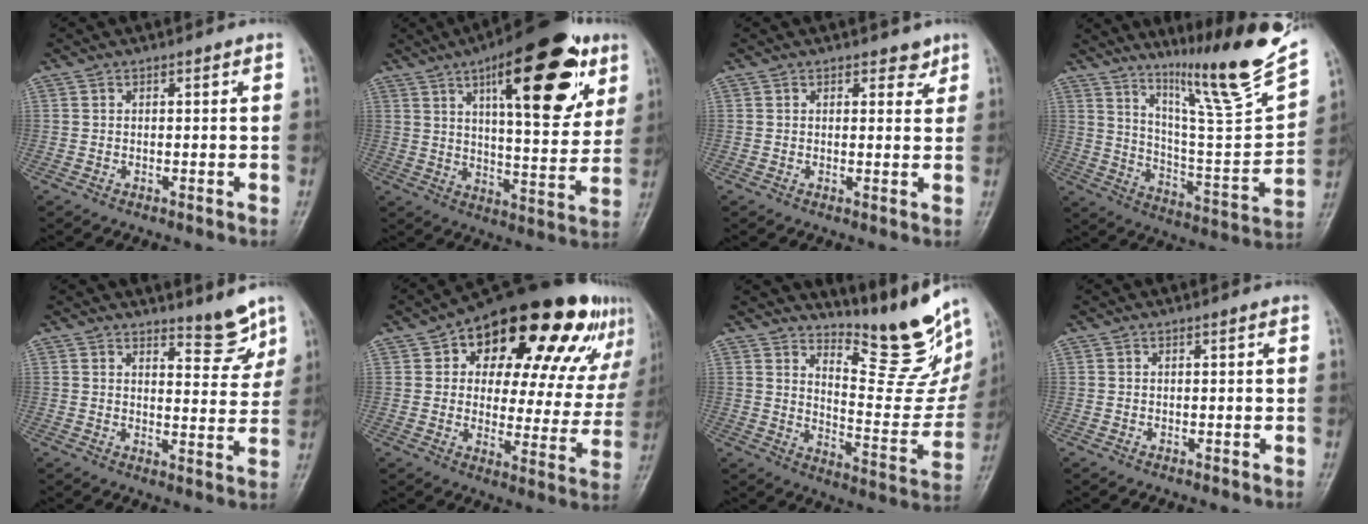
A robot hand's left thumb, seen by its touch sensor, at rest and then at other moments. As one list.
[{"total": 24.1, "force": [11.0, 8.7, 19.7], "torque": [-0.248, -0.025, 0.160]}, {"total": 2.3, "force": [1.6, 1.4, 0.9], "torque": [0.006, -0.009, 0.018]}, {"total": 21.6, "force": [15.5, 1.2, 14.9], "torque": [-0.197, -0.091, 0.259]}, {"total": 5.5, "force": [4.7, 1.5, 2.5], "torque": [-0.017, -0.045, 0.072]}, {"total": 27.6, "force": [13.9, 13.5, 19.7], "torque": [-0.223, 0.007, 0.197]}, {"total": 16.1, "force": [13.4, 3.8, 8.1], "torque": [-0.076, -0.118, 0.198]}, {"total": 0.0}]